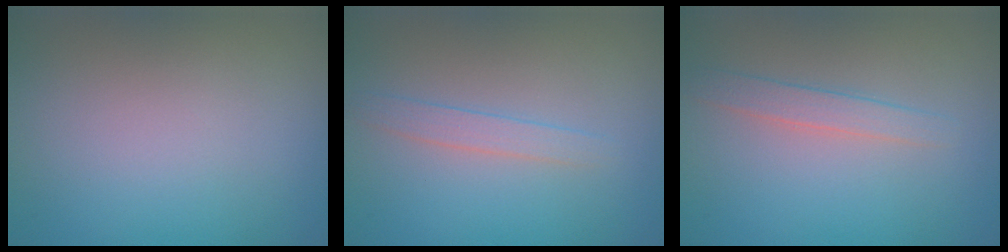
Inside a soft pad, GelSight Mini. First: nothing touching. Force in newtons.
{"total": 1.4, "press": 1.4, "slide": 0.0}
{"total": 1.7, "press": 1.7, "slide": 0.0}